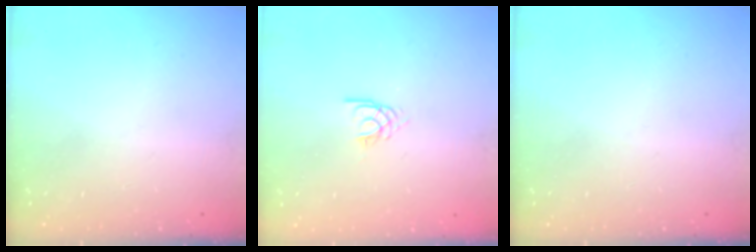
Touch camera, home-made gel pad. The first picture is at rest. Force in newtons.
{"total": 2.3, "press": 2.3, "slide": 0.2}
{"total": 0.0}